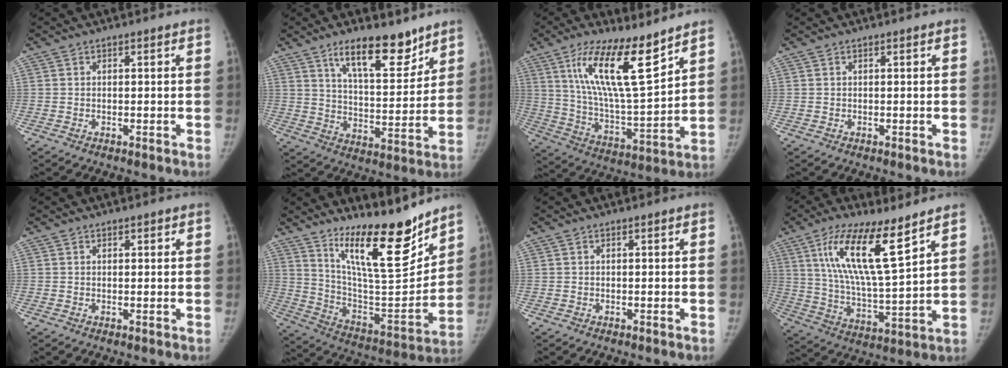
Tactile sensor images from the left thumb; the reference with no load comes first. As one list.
[{"total": 14.0, "force": [9.6, 5.0, 8.9], "torque": [-0.108, -0.065, 0.163]}, {"total": 17.6, "force": [10.5, 4.2, 13.5], "torque": [-0.222, -0.066, 0.202]}, {"total": 0.0}, {"total": 0.8, "force": [0.6, 0.4, 0.4], "torque": [0.001, -0.002, 0.007]}, {"total": 20.3, "force": [15.1, 4.5, 12.7], "torque": [-0.157, -0.118, 0.261]}, {"total": 0.0}, {"total": 16.5, "force": [9.0, 3.8, 13.3], "torque": [-0.241, -0.051, 0.173]}]